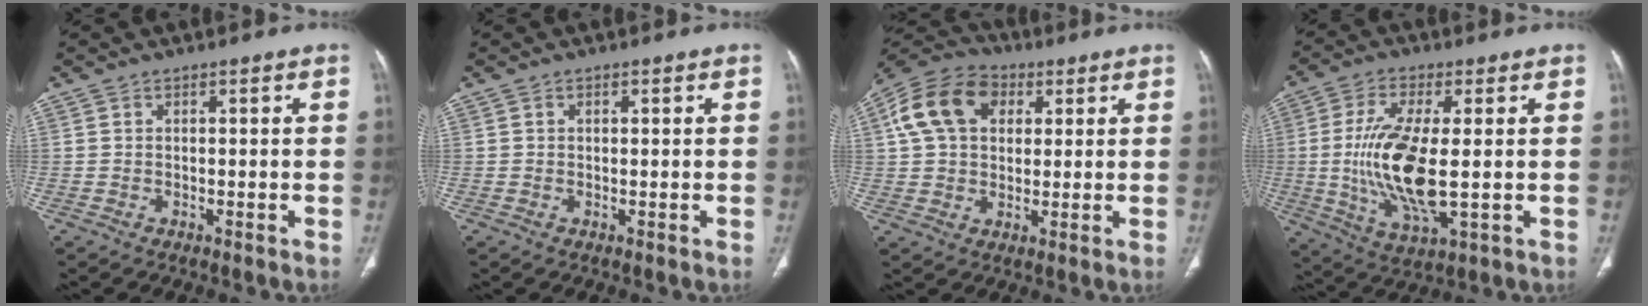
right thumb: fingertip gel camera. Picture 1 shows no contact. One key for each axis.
{"total": 0.5, "fx": 0.2, "fy": 0.4, "fz": 0.3, "tx": -0.005, "ty": 0.000, "tz": 0.003}
{"total": 14.2, "fx": 4.3, "fy": 10.2, "fz": 9.0, "tx": -0.158, "ty": 0.017, "tz": 0.068}
{"total": 12.5, "fx": -0.1, "fy": 4.6, "fz": 11.6, "tx": -0.240, "ty": -0.019, "tz": 0.006}